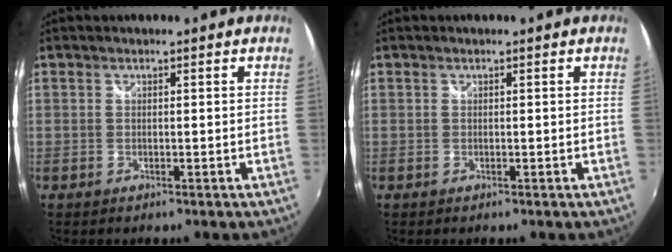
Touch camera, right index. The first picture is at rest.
{"total": 0.0}